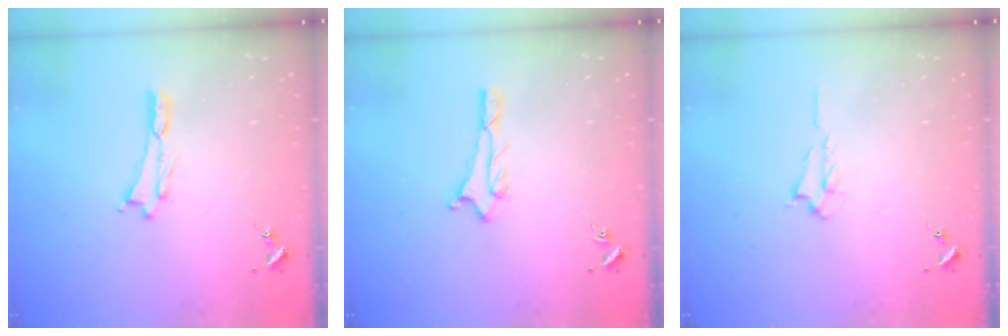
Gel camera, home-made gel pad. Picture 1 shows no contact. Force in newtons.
{"total": 2.0, "press": 2.0, "slide": 0.2}
{"total": 0.7, "press": 0.6, "slide": 0.2}